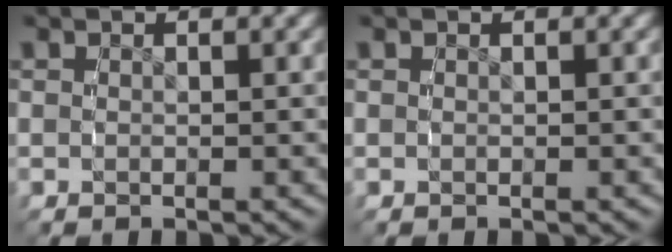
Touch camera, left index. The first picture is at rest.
{"total": 0.0}